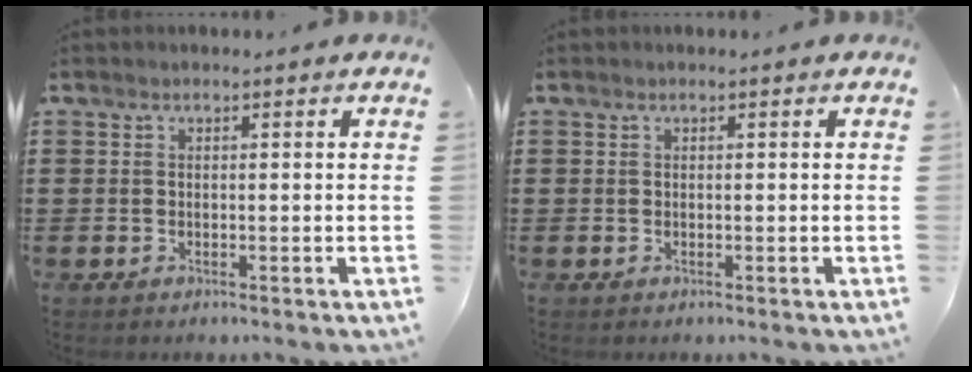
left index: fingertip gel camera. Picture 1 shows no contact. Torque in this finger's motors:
{"motor_torque": [0.00, 0.00, 0.00, 0.00]}